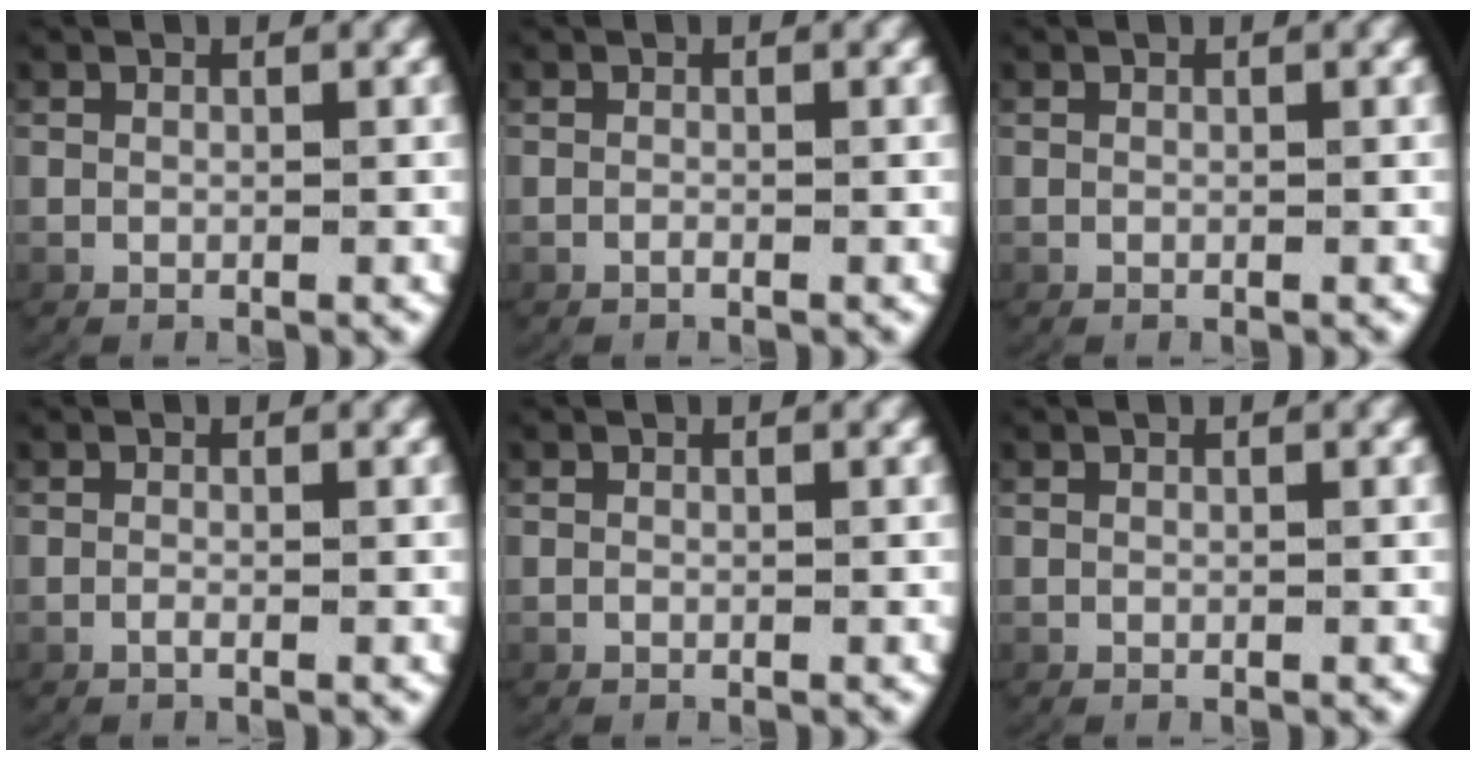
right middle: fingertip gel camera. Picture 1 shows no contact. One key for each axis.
{"total": 0.5, "fx": -0.5, "fy": 0.0, "fz": 0.2, "tx": -0.005, "ty": 0.004, "tz": -0.011}
{"total": 0.0}
{"total": 0.8, "fx": -0.6, "fy": 0.2, "fz": 0.4, "tx": -0.013, "ty": 0.002, "tz": -0.013}
{"total": 0.0}
{"total": 0.0}